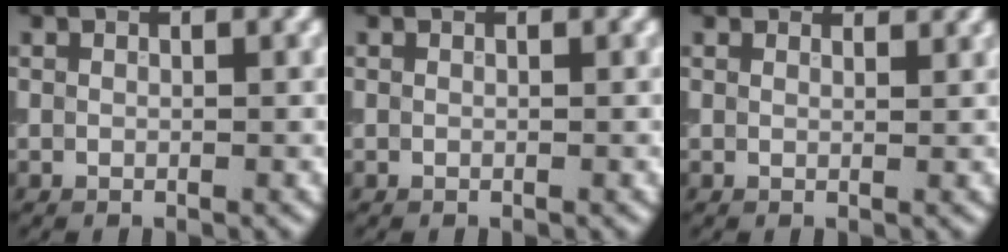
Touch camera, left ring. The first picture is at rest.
{"total": 0.0}
{"total": 2.7, "force": [2.5, 0.7, 0.6], "torque": [-0.014, 0.000, 0.028]}